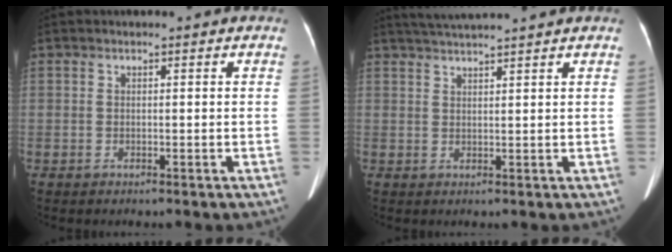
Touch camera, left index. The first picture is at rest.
{"total": 6.1, "force": [5.5, -1.2, 2.3], "torque": [-0.039, 0.025, 0.087]}